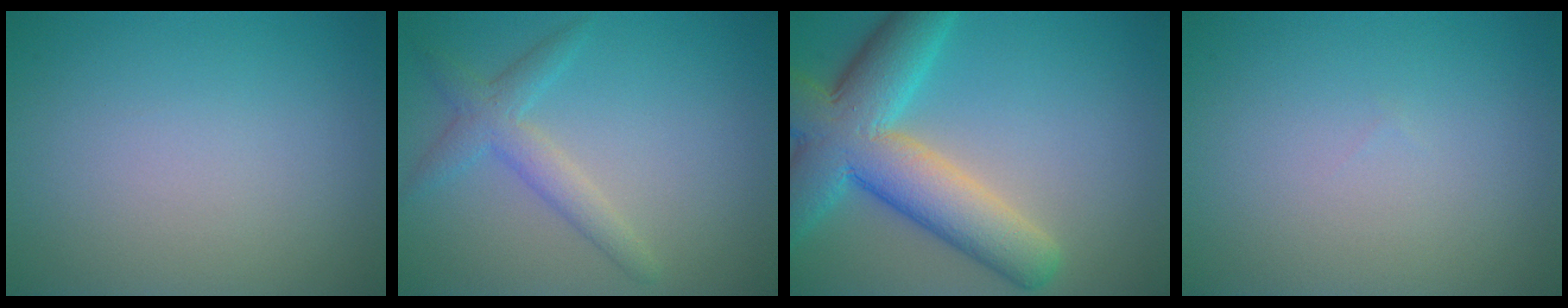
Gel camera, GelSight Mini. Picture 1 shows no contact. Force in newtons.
{"total": 2.8, "press": 2.8, "slide": 0.0}
{"total": 10.1, "press": 10.0, "slide": 0.6}
{"total": 0.0}